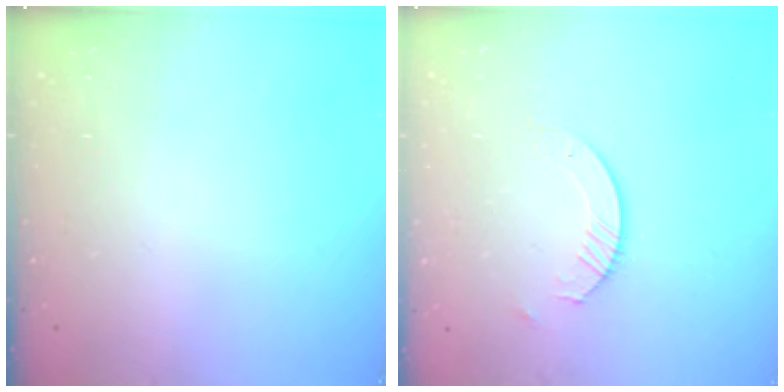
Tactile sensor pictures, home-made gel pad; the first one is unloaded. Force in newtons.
{"total": 4.1, "press": 4.1, "slide": 0.4}